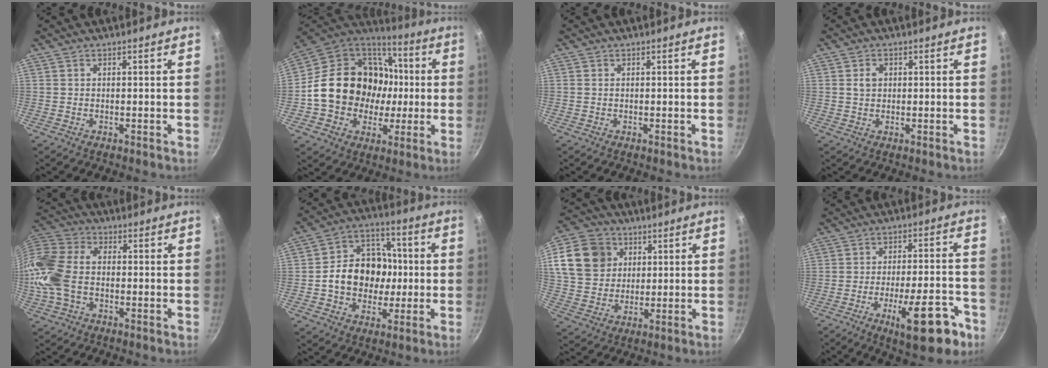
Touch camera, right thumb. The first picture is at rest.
{"total": 24.2, "force": [0.3, 20.0, 13.6], "torque": [-0.222, 0.047, 0.017]}
{"total": 0.0}
{"total": 2.5, "force": [0.5, 1.9, 1.4], "torque": [-0.017, 0.001, 0.010]}
{"total": 14.4, "force": [-2.0, 9.7, 10.5], "torque": [-0.208, 0.026, -0.056]}
{"total": 15.7, "force": [-0.8, 12.8, 9.0], "torque": [-0.109, 0.030, -0.023]}
{"total": 16.5, "force": [5.6, 13.5, 7.8], "torque": [-0.145, 0.006, 0.101]}
{"total": 15.0, "force": [-7.4, 5.0, 12.1], "torque": [-0.143, 0.040, -0.102]}